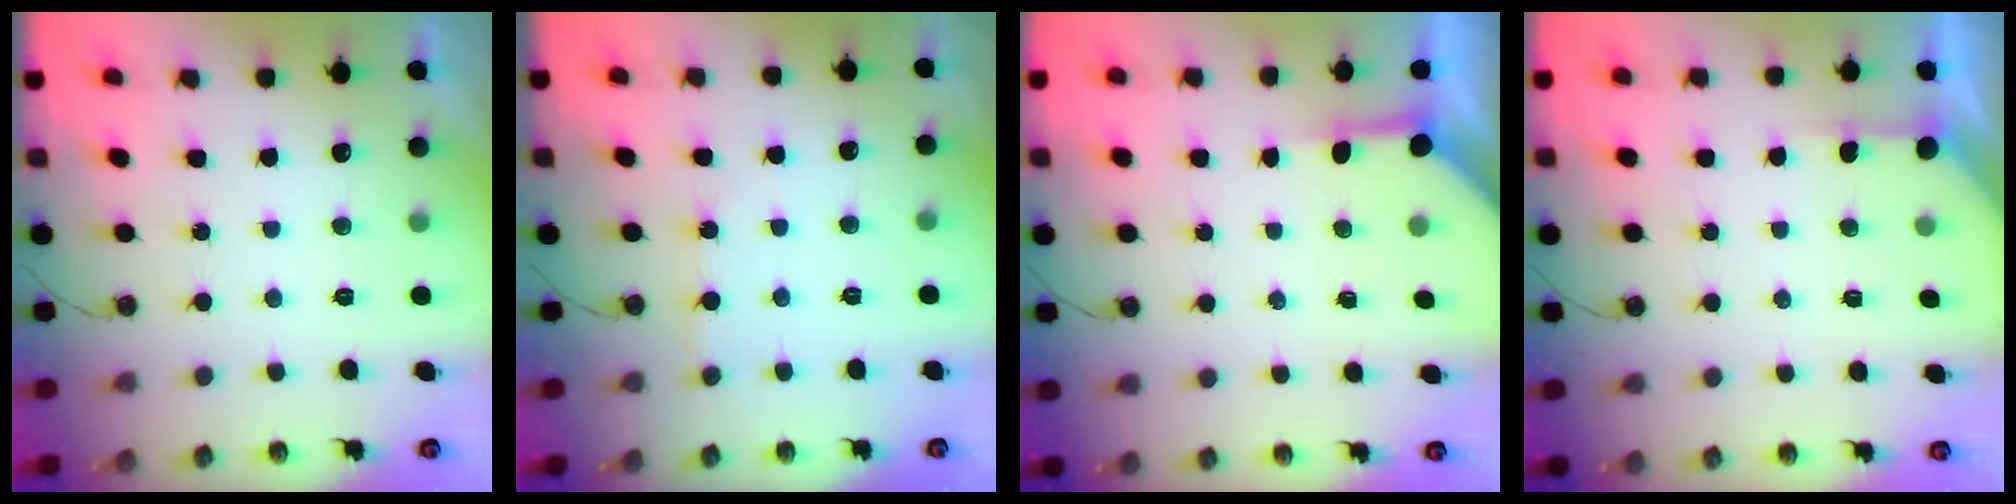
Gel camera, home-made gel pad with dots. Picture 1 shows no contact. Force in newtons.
{"total": 2.9, "press": 2.9, "slide": 0.4}
{"total": 3.9, "press": 3.9, "slide": 0.4}
{"total": 1.5, "press": 1.5, "slide": 0.2}